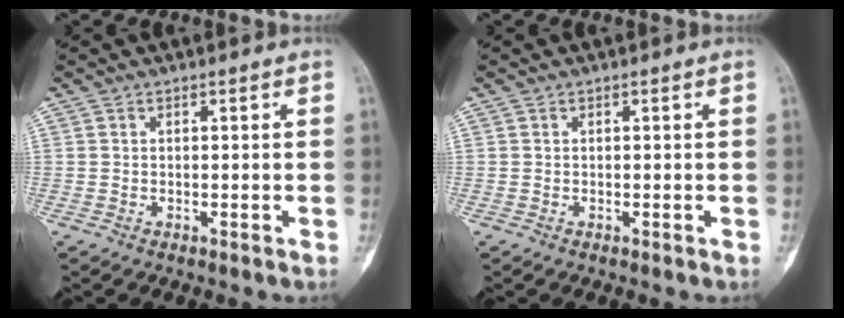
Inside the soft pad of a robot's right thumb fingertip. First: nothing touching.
{"total": 0.0}